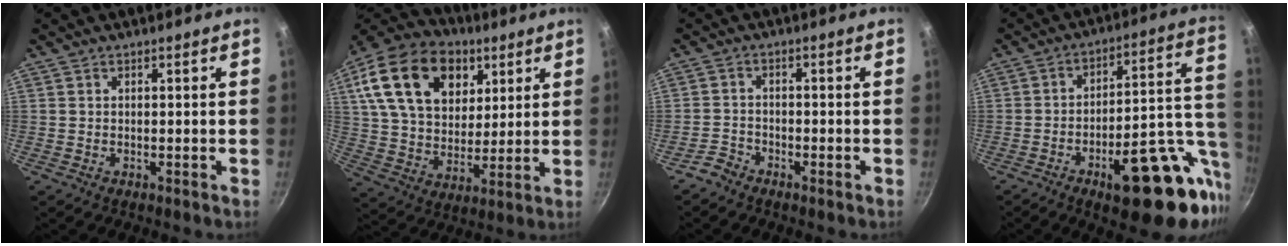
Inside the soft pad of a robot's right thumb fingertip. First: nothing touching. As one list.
[{"total": 23.9, "force": [9.4, 16.3, 14.6], "torque": [-0.240, -0.009, 0.161]}, {"total": 2.7, "force": [-2.4, 1.1, 0.5], "torque": [-0.012, 0.022, -0.049]}, {"total": 21.8, "force": [-7.4, 8.3, 18.7], "torque": [-0.203, 0.033, -0.099]}]